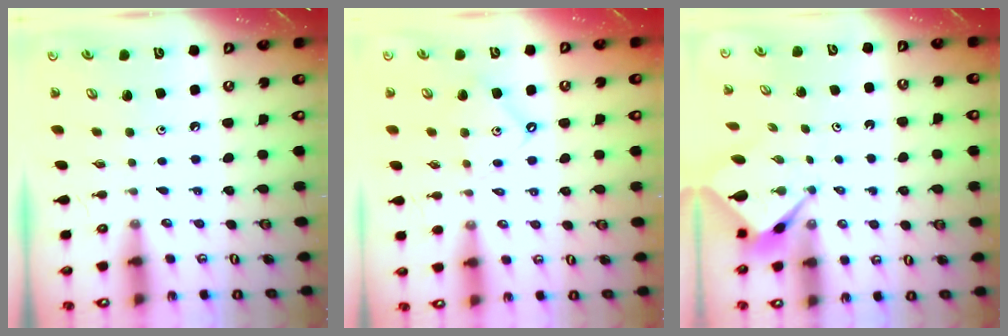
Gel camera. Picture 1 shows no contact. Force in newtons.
{"total": 8.1, "press": 8.0, "slide": 0.9}
{"total": 2.6, "press": 2.6, "slide": 0.2}